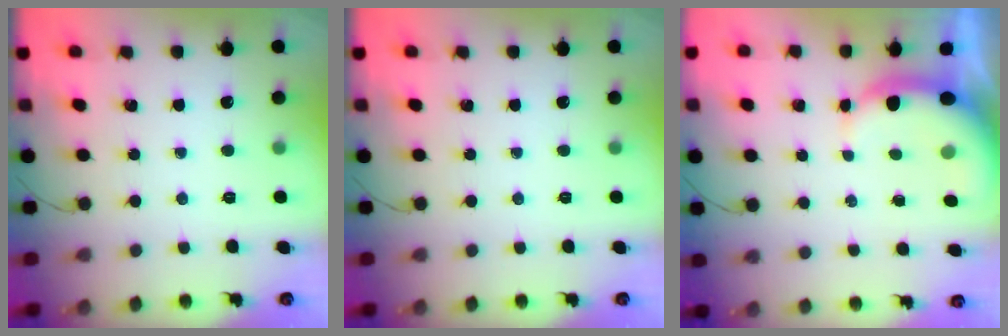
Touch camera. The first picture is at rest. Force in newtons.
{"total": 0.0}
{"total": 6.5, "press": 6.4, "slide": 1.3}